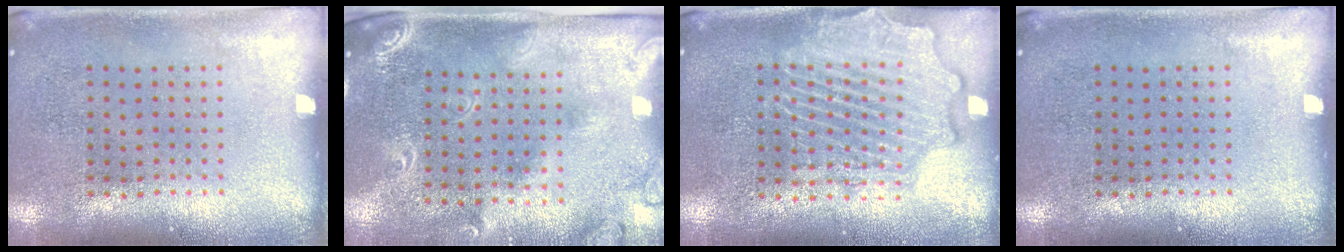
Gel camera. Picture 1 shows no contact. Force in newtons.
{"total": 2.4, "press": 1.8, "slide": 1.6}
{"total": 2.5, "press": 2.4, "slide": 0.3}
{"total": 0.0}